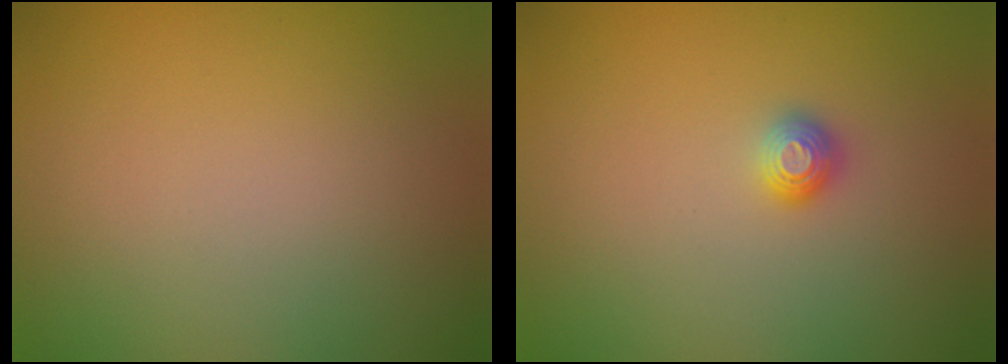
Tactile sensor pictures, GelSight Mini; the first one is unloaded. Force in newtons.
{"total": 1.1, "press": 1.0, "slide": 0.2}